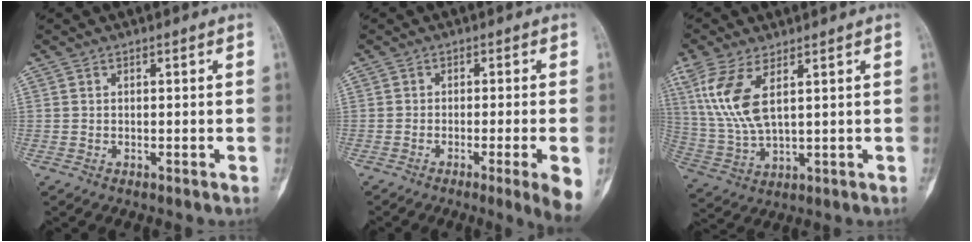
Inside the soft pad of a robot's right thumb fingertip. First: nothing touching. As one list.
[{"total": 6.5, "force": [-2.7, -0.5, 5.9], "torque": [-0.092, -0.009, -0.042]}, {"total": 10.6, "force": [4.2, 4.2, 8.7], "torque": [-0.204, -0.008, 0.098]}]